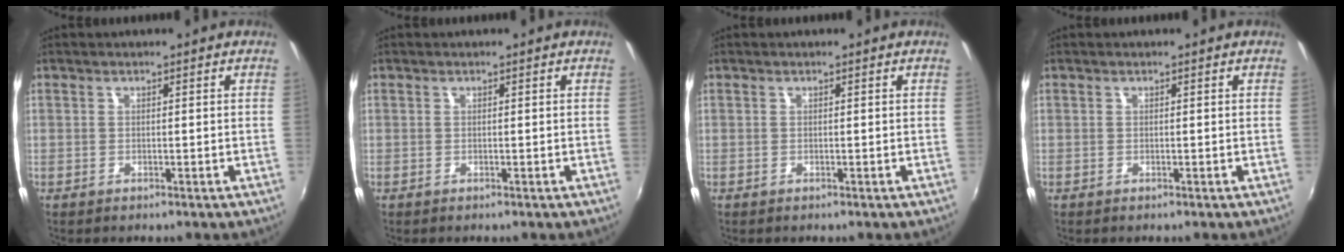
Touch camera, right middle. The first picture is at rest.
{"total": 0.0}
{"total": 0.0}
{"total": 0.0}